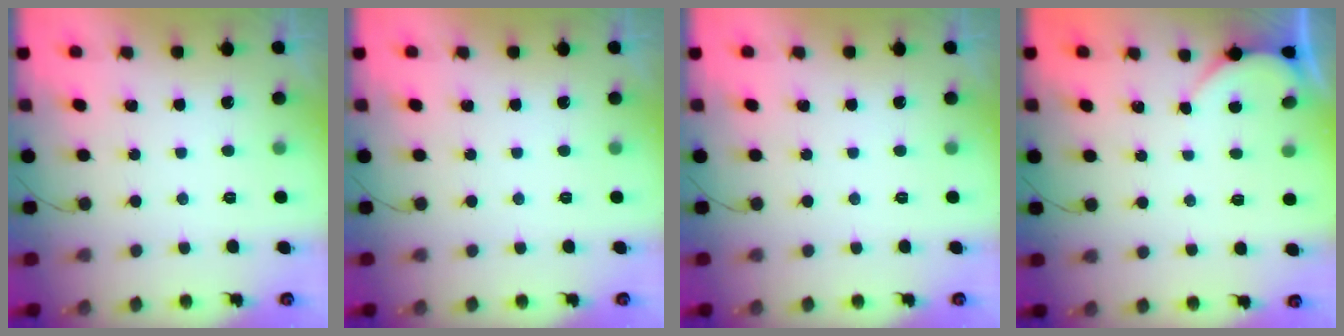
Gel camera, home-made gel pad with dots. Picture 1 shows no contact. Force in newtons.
{"total": 0.0}
{"total": 0.0}
{"total": 2.1, "press": 2.1, "slide": 0.2}